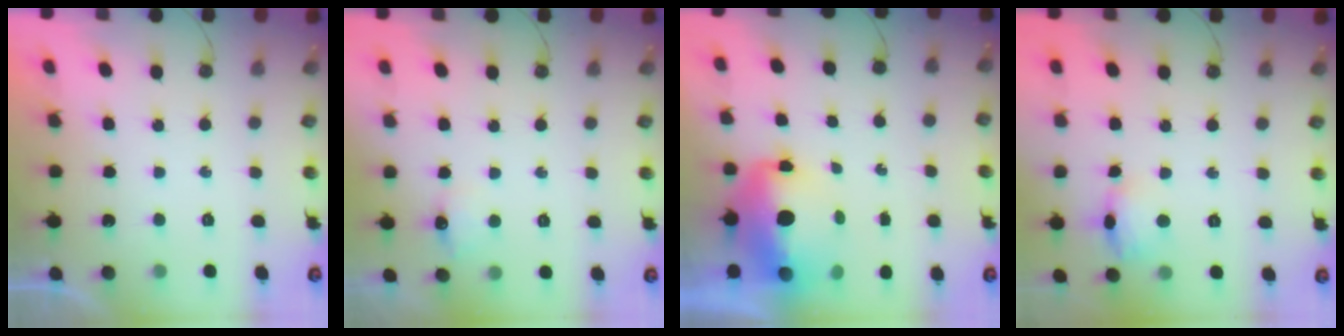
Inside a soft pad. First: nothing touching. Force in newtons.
{"total": 6.0, "press": 5.9, "slide": 1.2}
{"total": 11.4, "press": 11.3, "slide": 1.1}
{"total": 9.2, "press": 9.2, "slide": 1.2}